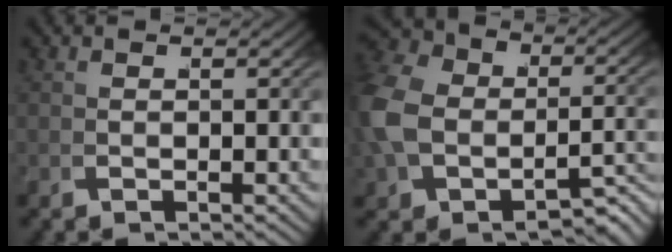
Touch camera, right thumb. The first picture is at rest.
{"total": 8.3, "force": [-1.5, 6.2, 5.2], "torque": [-0.132, -0.024, -0.009]}